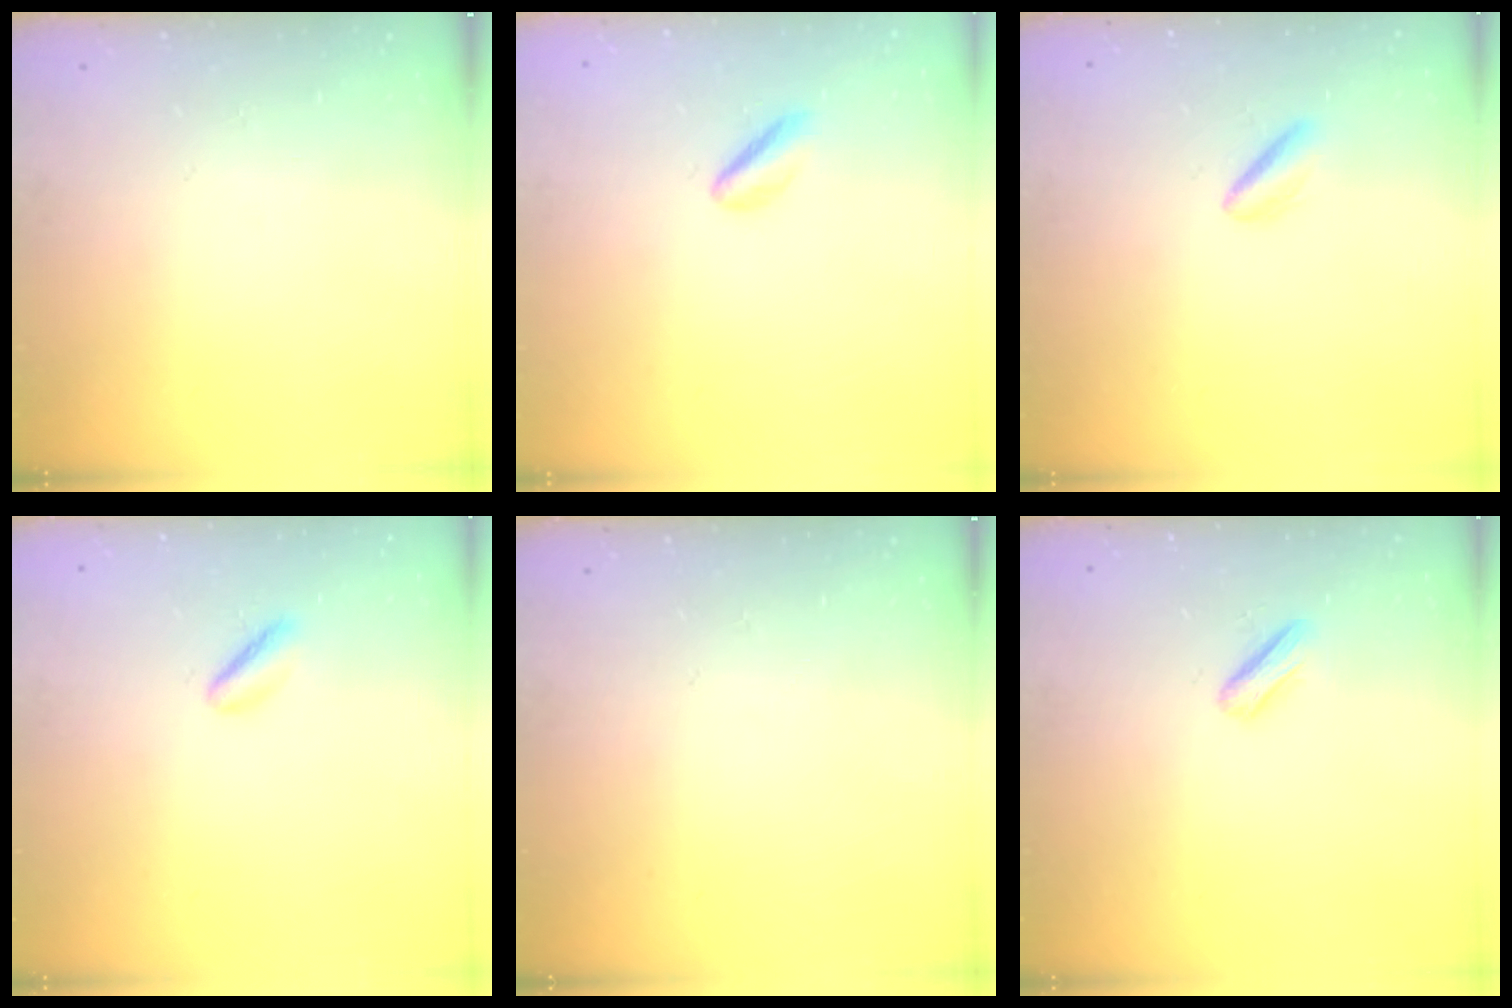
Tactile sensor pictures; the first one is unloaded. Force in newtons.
{"total": 2.6, "press": 2.3, "slide": 1.2}
{"total": 2.4, "press": 2.2, "slide": 0.8}
{"total": 2.7, "press": 2.6, "slide": 0.8}
{"total": 0.0}
{"total": 3.5, "press": 3.4, "slide": 0.8}